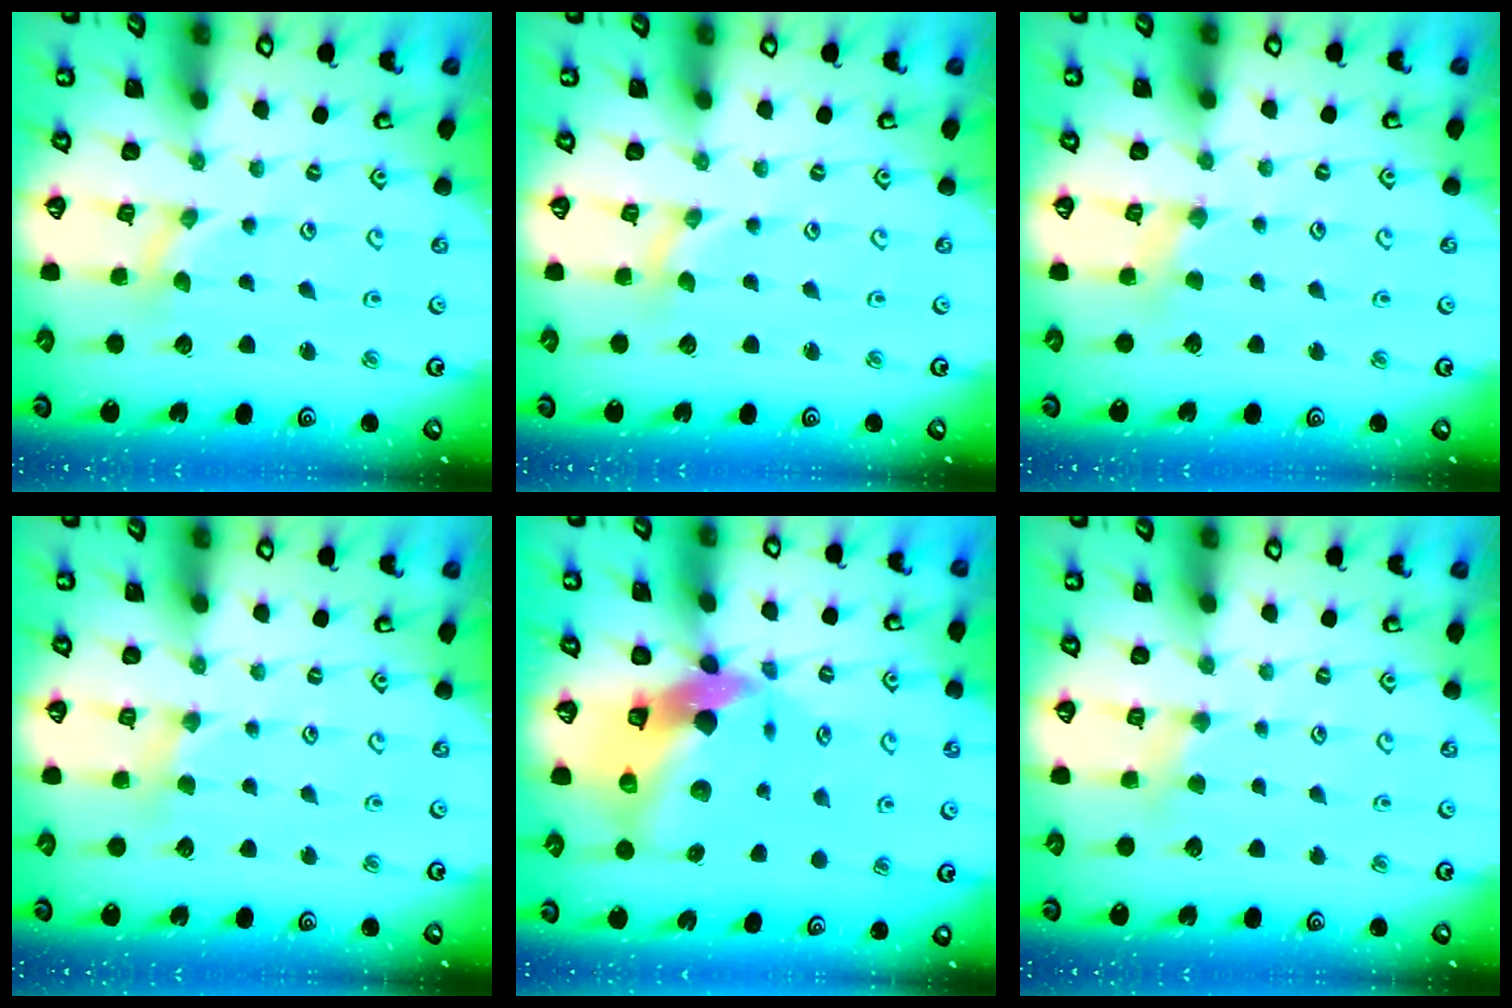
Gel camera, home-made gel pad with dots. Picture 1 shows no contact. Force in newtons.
{"total": 0.0}
{"total": 2.6, "press": 2.6, "slide": 0.3}
{"total": 1.9, "press": 1.8, "slide": 0.4}
{"total": 14.0, "press": 13.8, "slide": 2.1}
{"total": 2.5, "press": 2.5, "slide": 0.3}